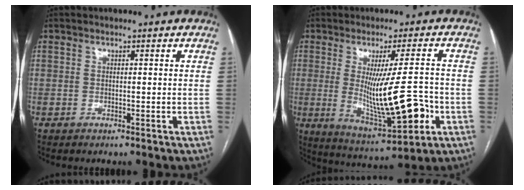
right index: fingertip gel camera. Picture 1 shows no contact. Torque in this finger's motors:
{"motor_torque": [0.85, 0.11, 0.78, 0.12]}